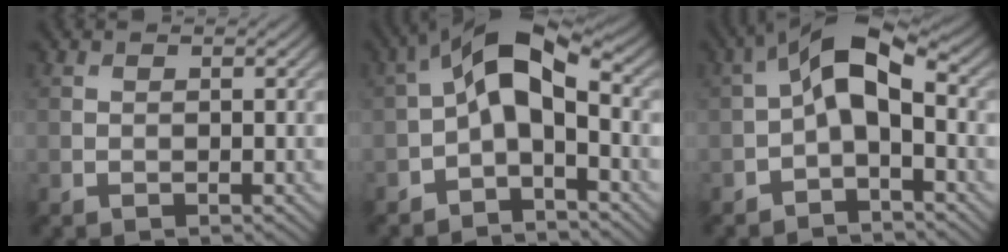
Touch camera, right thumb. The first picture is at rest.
{"total": 8.6, "force": [-1.1, 4.3, 7.3], "torque": [-0.132, 0.025, -0.035]}
{"total": 7.2, "force": [-0.6, 3.6, 6.2], "torque": [-0.115, 0.017, -0.021]}